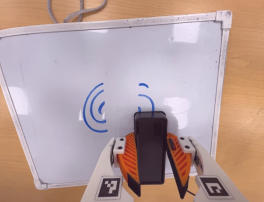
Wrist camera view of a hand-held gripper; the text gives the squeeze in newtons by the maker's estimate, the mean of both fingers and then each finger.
{"total": 9.3, "left": 9.1, "right": 9.4}